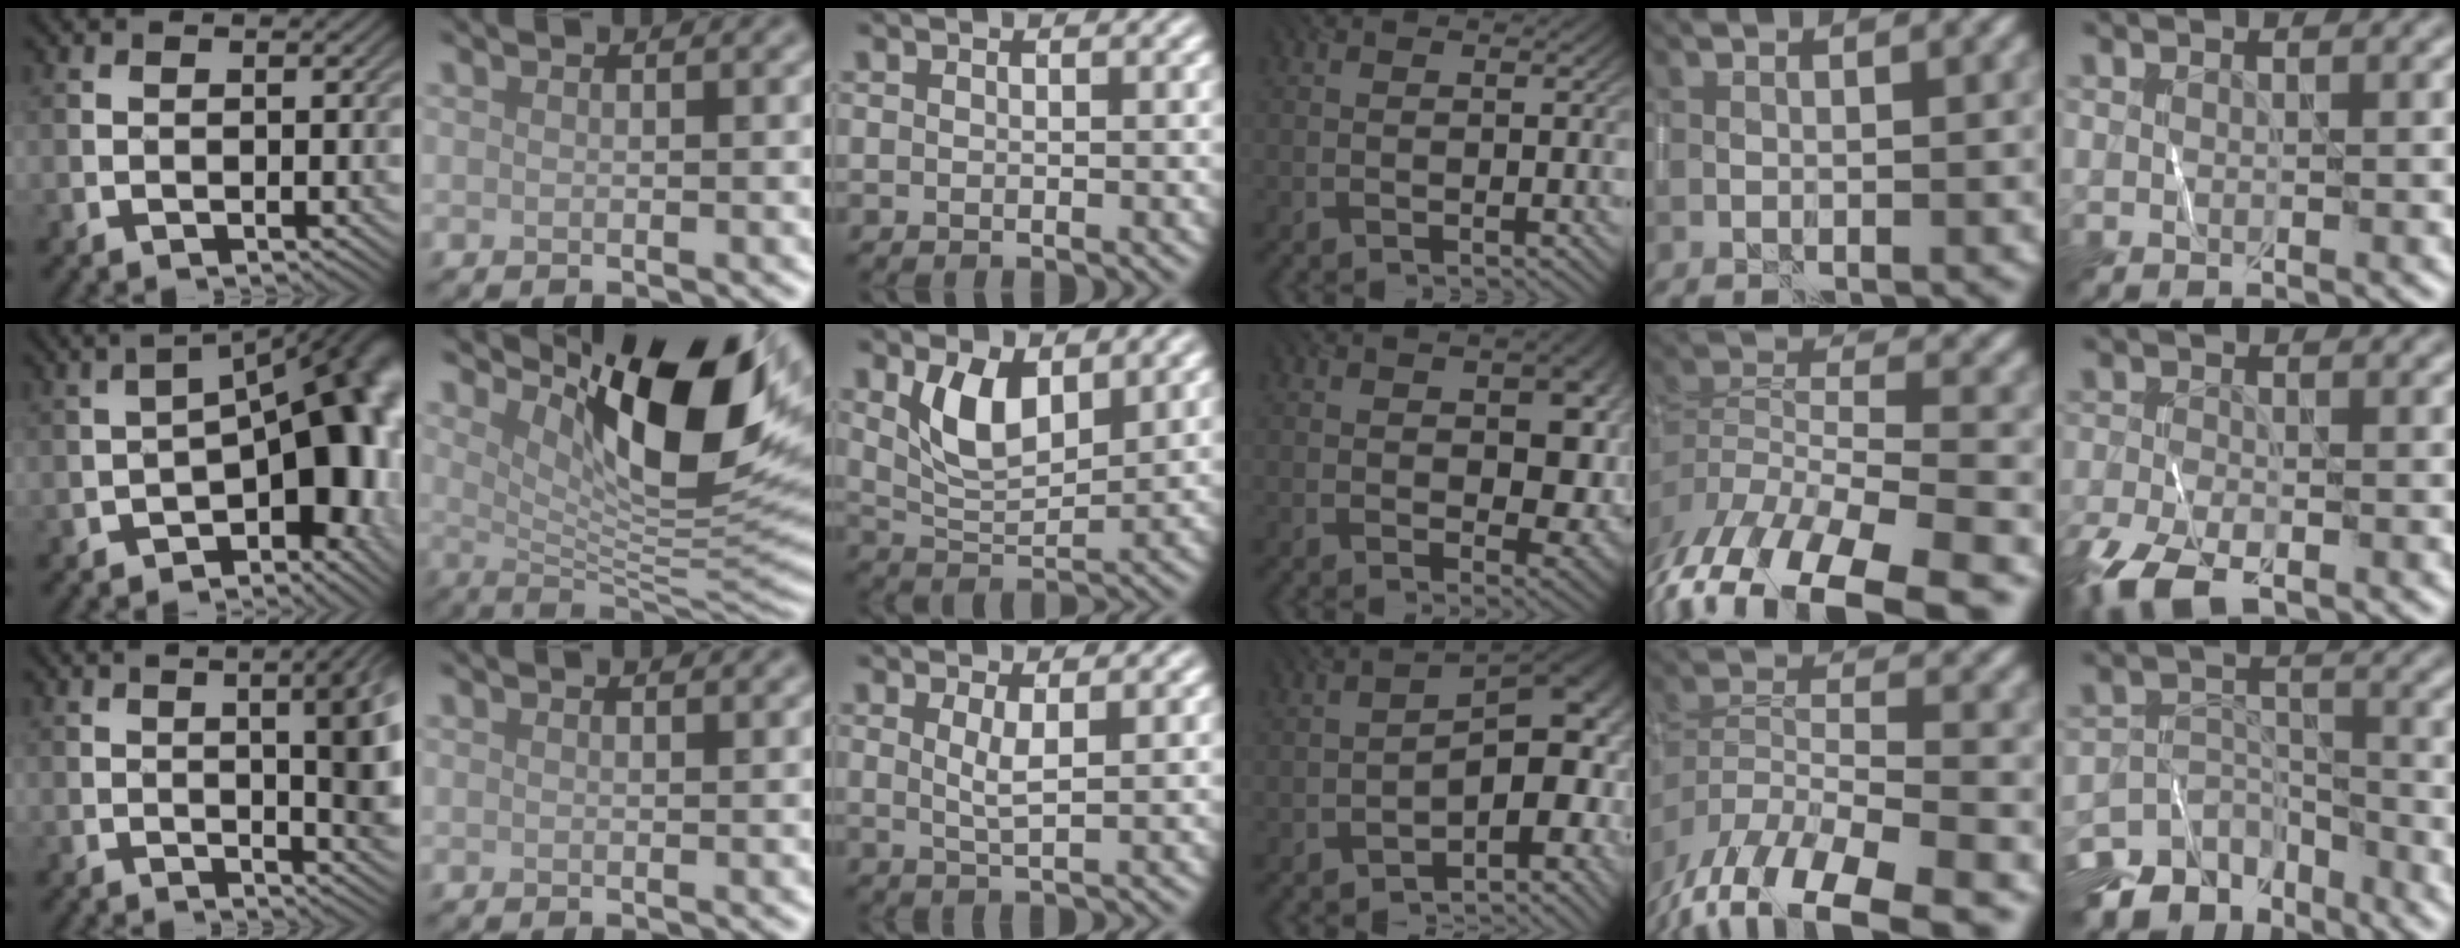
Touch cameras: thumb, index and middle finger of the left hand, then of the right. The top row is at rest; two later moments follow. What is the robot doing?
{"motion": "wrap", "object": "ribbon"}